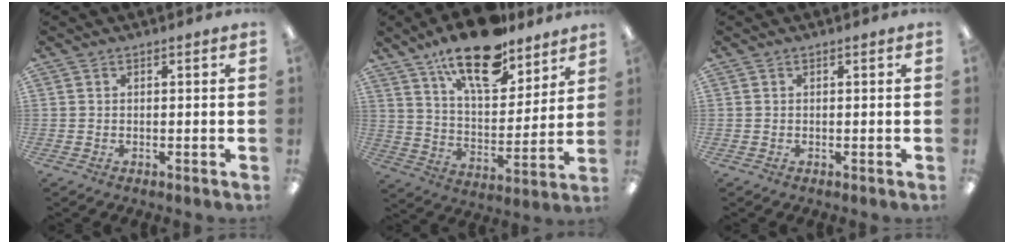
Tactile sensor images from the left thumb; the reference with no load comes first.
{"total": 19.2, "force": [14.3, 7.4, 10.4], "torque": [-0.177, -0.079, 0.245]}
{"total": 0.0}